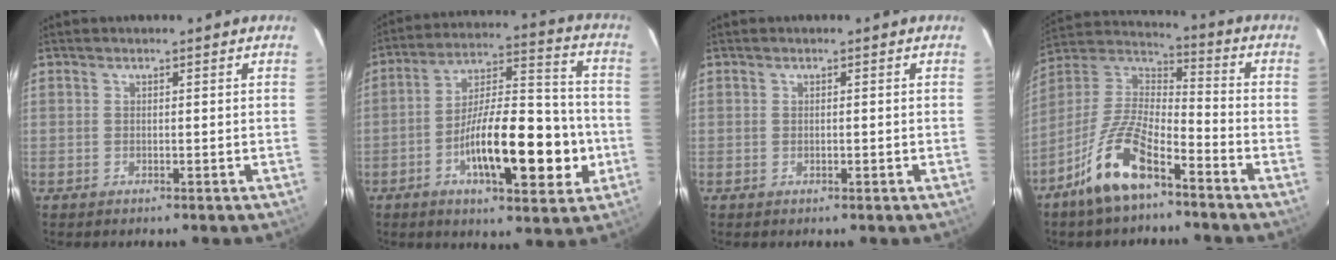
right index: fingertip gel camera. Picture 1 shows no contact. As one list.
[{"total": 17.4, "force": [-4.9, 5.0, 15.9], "torque": [-0.265, 0.017, -0.075]}, {"total": 0.0}, {"total": 12.9, "force": [-8.3, 3.9, 9.1], "torque": [-0.200, 0.007, -0.158]}]